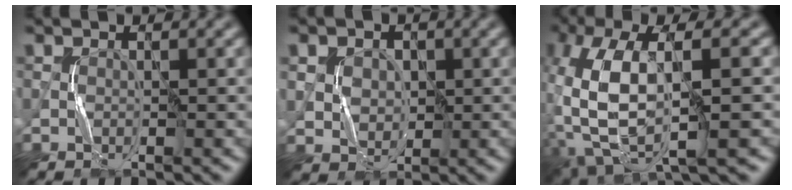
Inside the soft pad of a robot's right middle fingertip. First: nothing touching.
{"total": 4.5, "force": [1.3, 3.6, 2.4], "torque": [-0.053, 0.016, 0.018]}
{"total": 11.6, "force": [-1.6, 4.7, 10.4], "torque": [-0.230, -0.004, -0.022]}